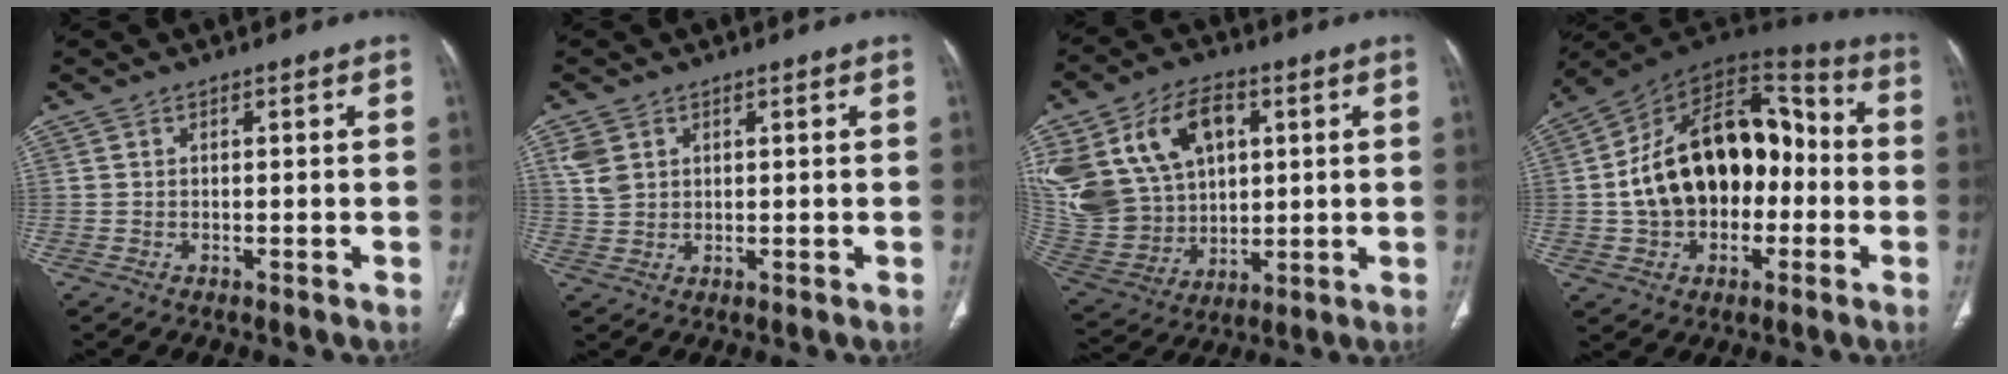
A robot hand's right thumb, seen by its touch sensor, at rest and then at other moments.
{"total": 3.9, "force": [1.7, 2.9, 1.9], "torque": [-0.037, -0.002, 0.044]}
{"total": 25.0, "force": [8.3, 17.9, 15.4], "torque": [-0.323, 0.019, 0.178]}
{"total": 23.5, "force": [-1.6, 15.5, 17.6], "torque": [-0.263, 0.052, -0.024]}